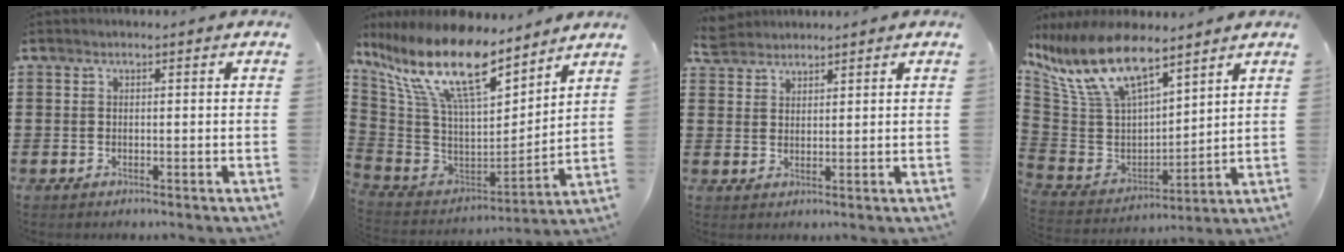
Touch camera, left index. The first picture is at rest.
{"total": 17.7, "force": [10.7, 5.4, 13.0], "torque": [-0.300, -0.066, 0.177]}
{"total": 3.0, "force": [2.9, 0.8, 0.1], "torque": [-0.013, -0.002, 0.056]}
{"total": 12.9, "force": [8.6, 4.8, 8.4], "torque": [-0.214, -0.047, 0.149]}